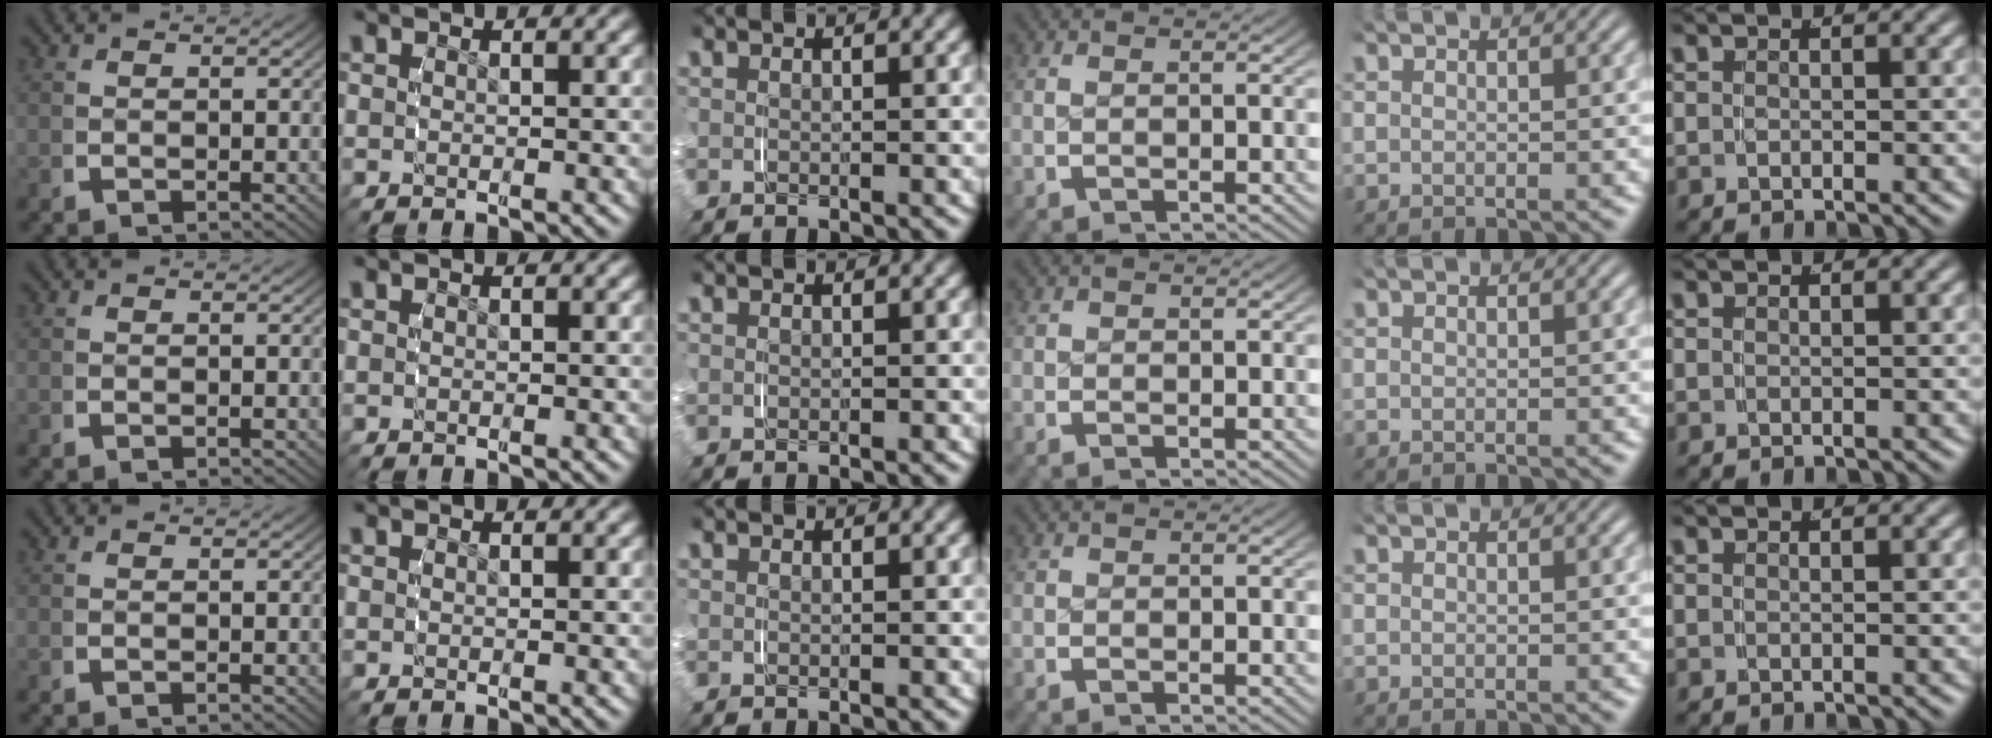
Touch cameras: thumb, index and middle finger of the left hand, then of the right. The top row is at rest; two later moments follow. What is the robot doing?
{"motion": "grasp_and_lifting", "object": "ribbon"}